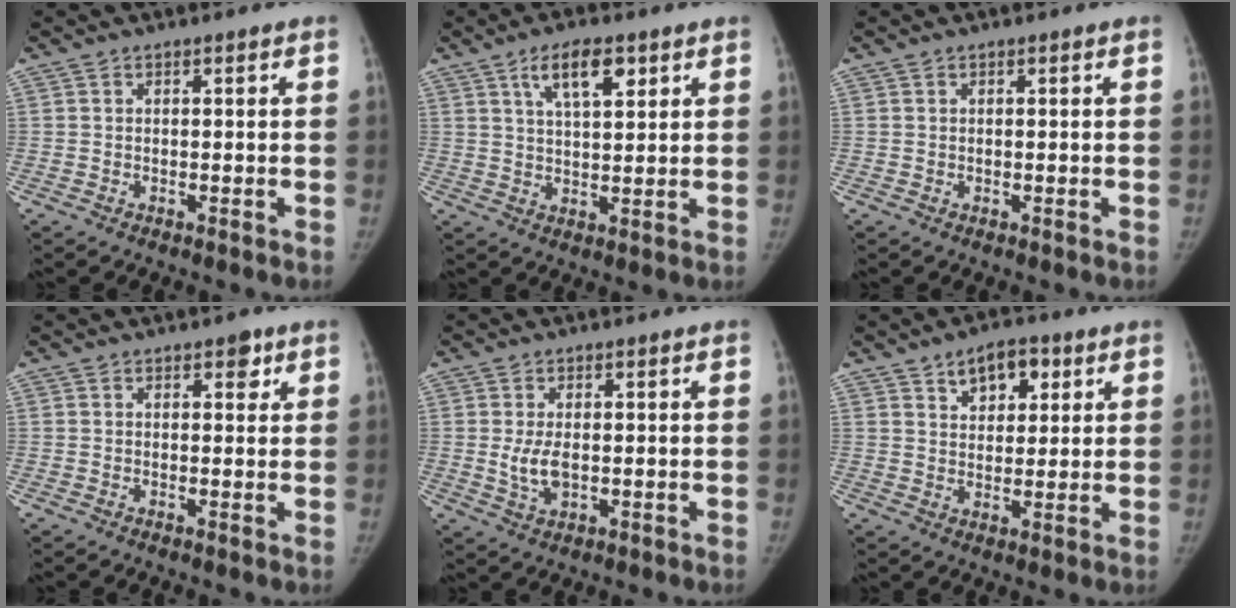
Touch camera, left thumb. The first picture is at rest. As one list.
[{"total": 7.9, "force": [4.0, 3.1, 6.0], "torque": [-0.088, -0.014, 0.070]}, {"total": 0.0}, {"total": 2.4, "force": [1.3, 1.5, 1.4], "torque": [0.001, -0.003, 0.014]}, {"total": 4.5, "force": [-0.2, 2.5, 3.7], "torque": [-0.072, -0.009, 0.002]}, {"total": 7.5, "force": [3.8, 4.6, 4.5], "torque": [-0.032, -0.014, 0.055]}]